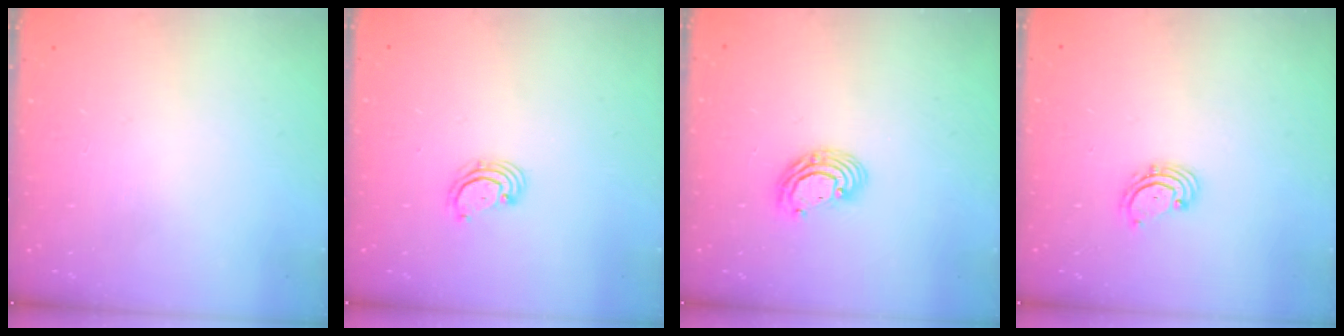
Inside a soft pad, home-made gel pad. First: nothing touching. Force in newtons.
{"total": 2.6, "press": 2.6, "slide": 0.3}
{"total": 6.7, "press": 6.6, "slide": 0.7}
{"total": 2.2, "press": 2.1, "slide": 0.7}